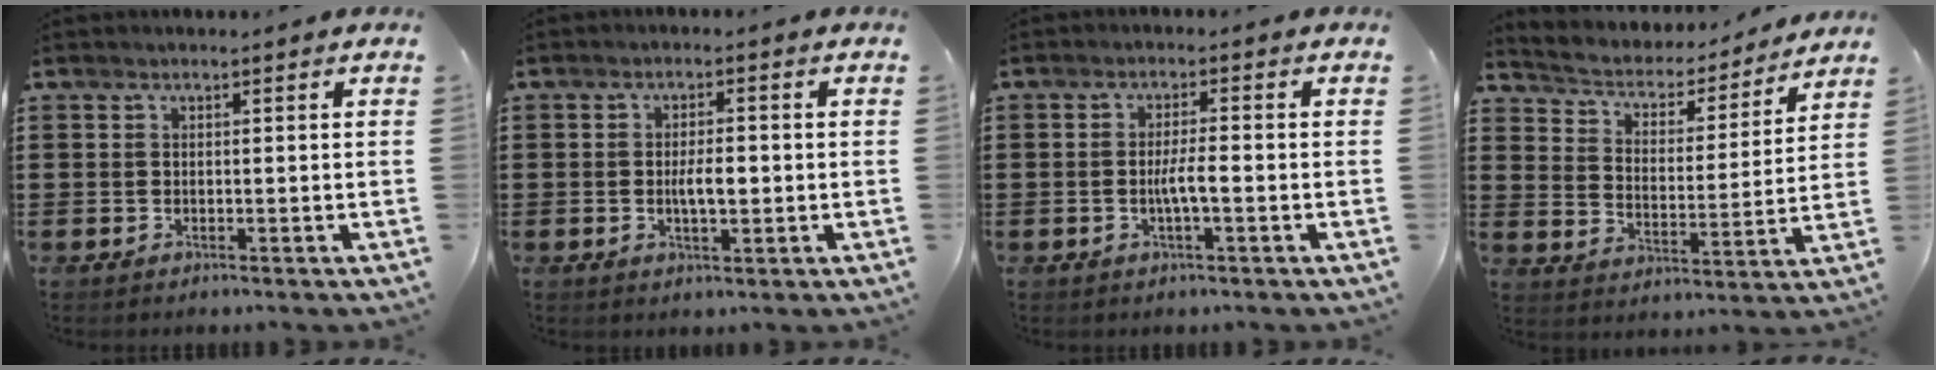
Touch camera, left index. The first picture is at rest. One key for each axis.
{"total": 3.5, "fx": -0.3, "fy": 1.3, "fz": 3.3, "tx": -0.053, "ty": 0.000, "tz": -0.008}
{"total": 3.2, "fx": -0.9, "fy": 0.5, "fz": 3.0, "tx": -0.061, "ty": 0.000, "tz": -0.019}
{"total": 3.3, "fx": 3.0, "fy": 1.3, "fz": 0.4, "tx": -0.033, "ty": -0.025, "tz": 0.041}